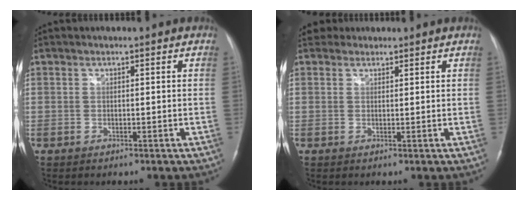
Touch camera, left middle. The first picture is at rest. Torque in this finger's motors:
{"motor_torque": [-0.09, 0.12, -0.12, -0.01]}